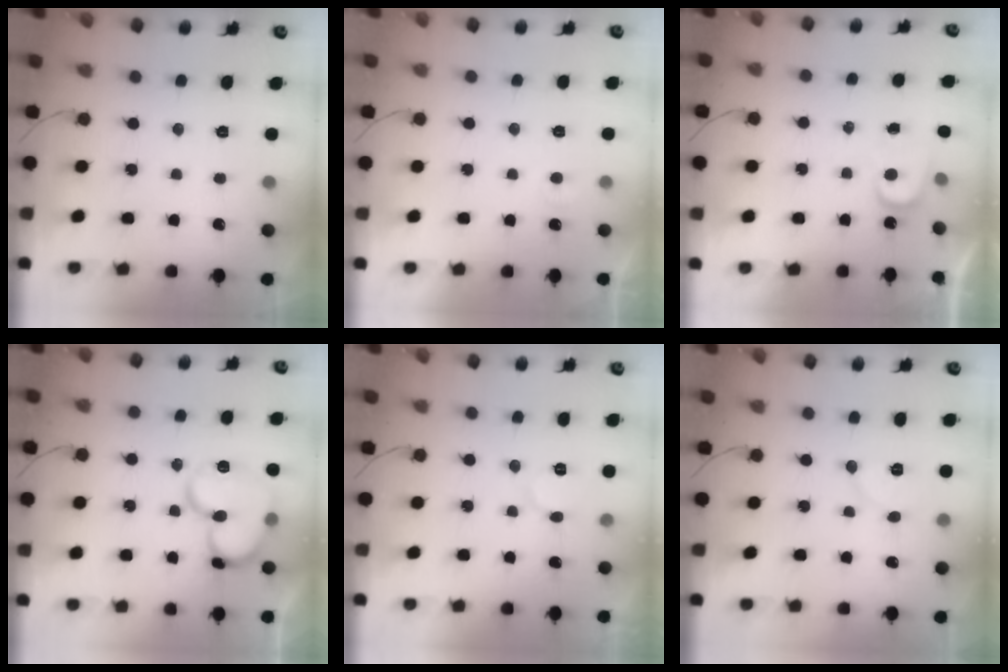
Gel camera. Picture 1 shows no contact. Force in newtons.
{"total": 3.5, "press": 3.4, "slide": 0.3}
{"total": 3.4, "press": 3.3, "slide": 0.3}
{"total": 15.5, "press": 15.4, "slide": 1.6}
{"total": 5.4, "press": 5.4, "slide": 0.3}
{"total": 6.7, "press": 6.7, "slide": 0.6}